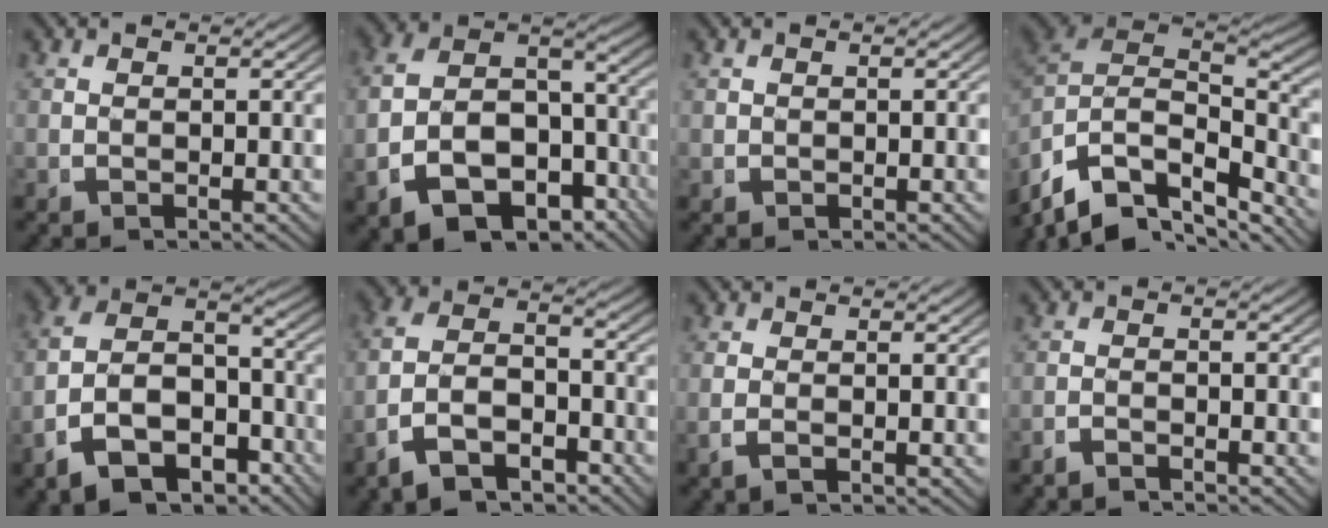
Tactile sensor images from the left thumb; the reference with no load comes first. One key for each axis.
{"total": 14.4, "fx": -4.0, "fy": 10.6, "fz": 8.9, "tx": -0.183, "ty": -0.049, "tz": -0.045}
{"total": 0.6, "fx": 0.2, "fy": 0.6, "fz": 0.1, "tx": -0.003, "ty": -0.006, "tz": 0.007}
{"total": 13.1, "fx": -1.7, "fy": 8.8, "fz": 9.6, "tx": -0.191, "ty": -0.032, "tz": -0.006}
{"total": 12.1, "fx": -2.9, "fy": 9.1, "fz": 7.5, "tx": -0.159, "ty": -0.044, "tz": -0.041}
{"total": 8.2, "fx": -2.5, "fy": 5.8, "fz": 5.2, "tx": -0.106, "ty": -0.030, "tz": -0.037}
{"total": 0.9, "fx": -0.2, "fy": 0.3, "fz": 0.8, "tx": -0.026, "ty": -0.005, "tz": 0.001}
{"total": 1.7, "fx": -1.7, "fy": 0.3, "fz": 0.2, "tx": 0.002, "ty": -0.002, "tz": -0.036}